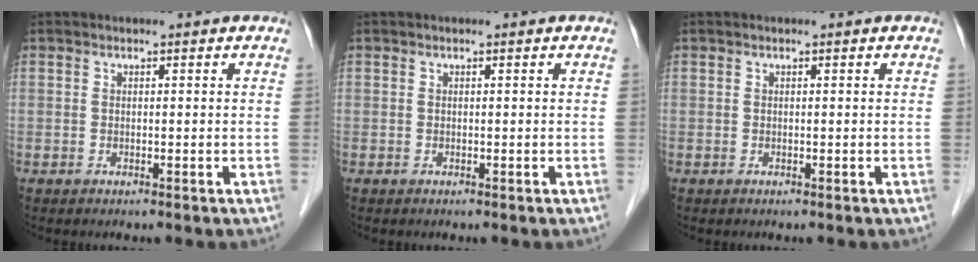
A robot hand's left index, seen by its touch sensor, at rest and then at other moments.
{"total": 0.0}
{"total": 0.0}